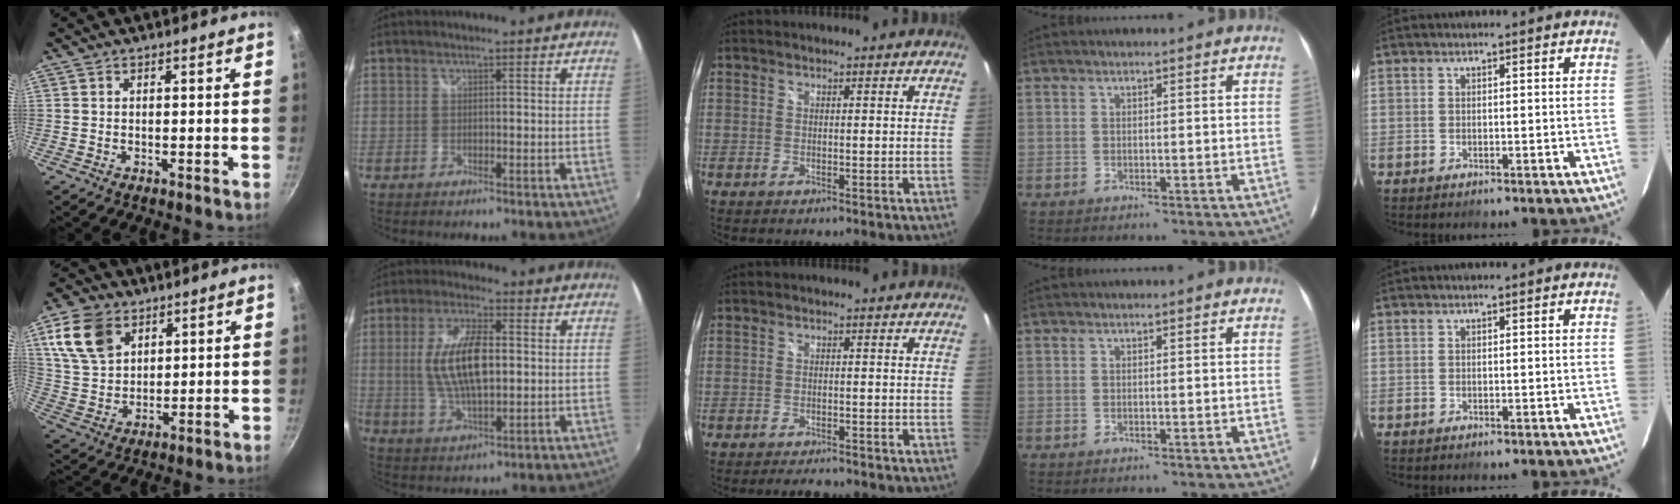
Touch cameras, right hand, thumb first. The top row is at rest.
{"thumb": {"total": 12.6, "force": [5.9, 8.6, 7.1], "torque": [-0.120, -0.011, 0.121]}, "index": {"total": 12.5, "force": [0.8, 5.2, 11.3], "torque": [-0.220, 0.003, 0.019]}, "middle": {"total": 3.3, "force": [-3.0, 0.9, 1.1], "torque": [-0.026, -0.007, -0.044]}}